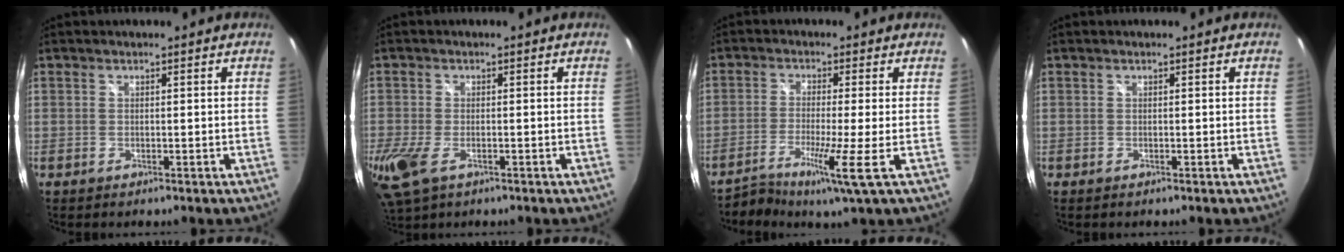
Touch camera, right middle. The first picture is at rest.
{"total": 9.4, "force": [-4.1, 5.2, 6.7], "torque": [-0.160, -0.034, -0.073]}
{"total": 5.8, "force": [-2.7, -1.0, 5.1], "torque": [-0.118, -0.012, -0.059]}
{"total": 0.0}